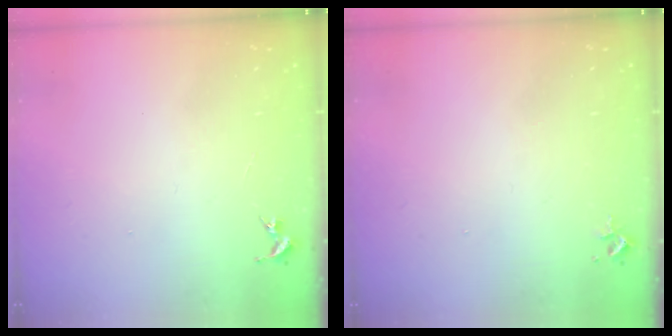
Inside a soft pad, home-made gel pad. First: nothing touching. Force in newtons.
{"total": 2.4, "press": 2.4, "slide": 0.3}